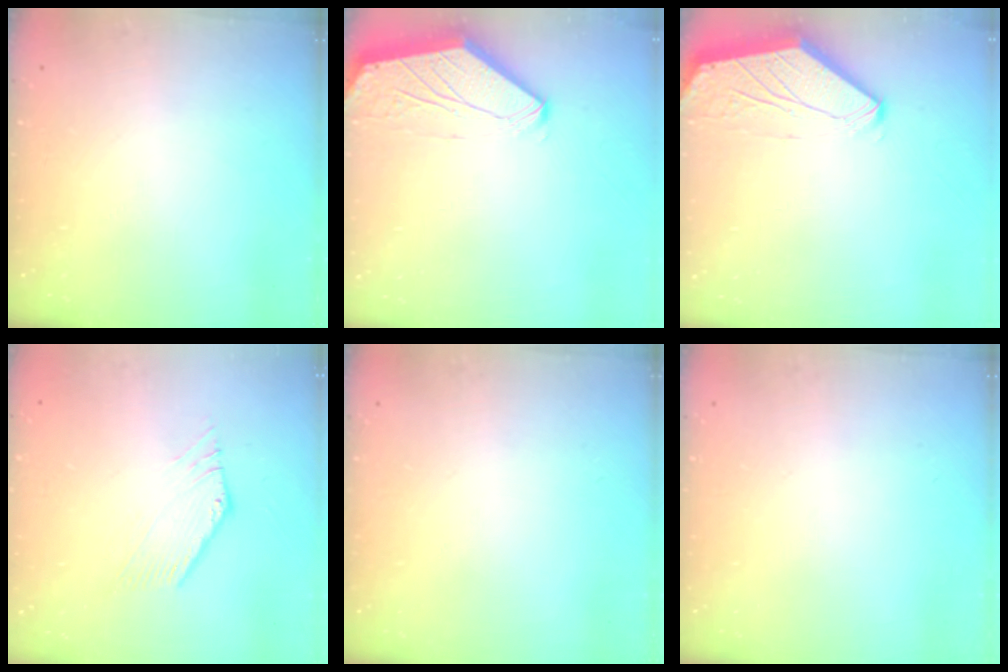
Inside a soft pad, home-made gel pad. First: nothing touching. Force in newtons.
{"total": 0.0}
{"total": 0.0}
{"total": 0.0}
{"total": 0.0}
{"total": 0.0}